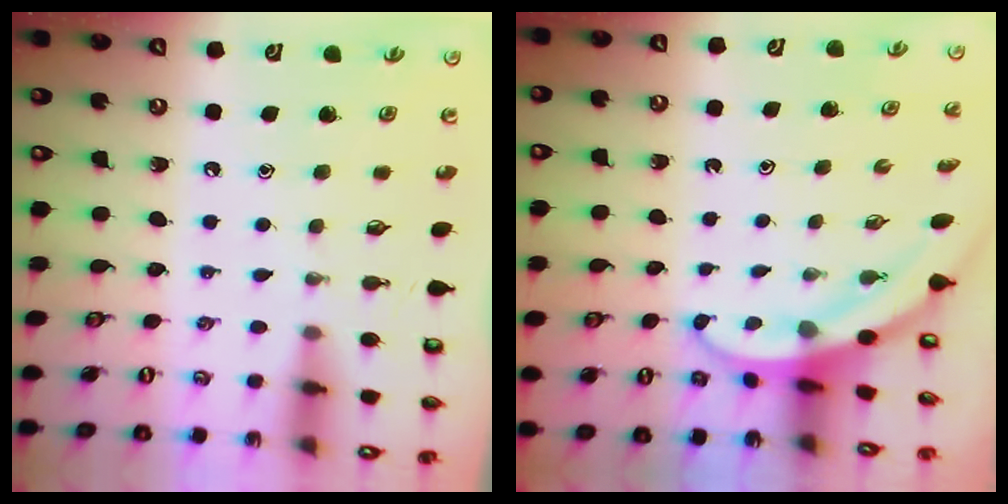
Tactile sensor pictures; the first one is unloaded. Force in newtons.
{"total": 3.1, "press": 3.1, "slide": 0.1}